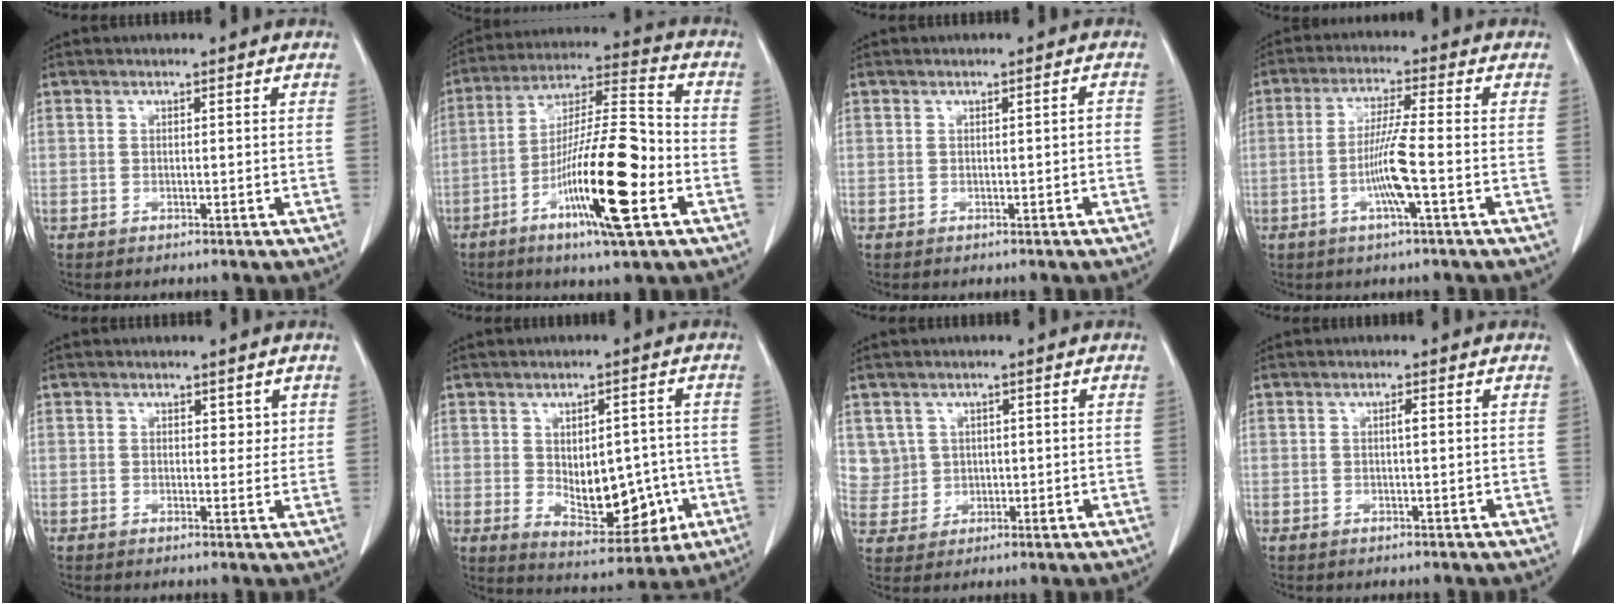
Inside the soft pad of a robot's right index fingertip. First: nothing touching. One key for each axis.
{"total": 17.0, "fx": -6.3, "fy": 1.7, "fz": 15.7, "tx": -0.281, "ty": -0.009, "tz": -0.110}
{"total": 0.9, "fx": -0.2, "fy": 0.2, "fz": 0.9, "tx": -0.011, "ty": 0.003, "tz": -0.002}
{"total": 7.2, "fx": -2.0, "fy": -0.5, "fz": 6.9, "tx": -0.134, "ty": -0.004, "tz": -0.041}
{"total": 2.2, "fx": 1.2, "fy": 1.4, "fz": 1.2, "tx": -0.005, "ty": -0.005, "tz": 0.015}
{"total": 10.6, "fx": -1.3, "fy": 5.7, "fz": 8.8, "tx": -0.124, "ty": 0.004, "tz": -0.002}
{"total": 5.1, "fx": 1.9, "fy": 4.8, "fz": 0.0, "tx": 0.002, "ty": 0.012, "tz": 0.044}
{"total": 0.8, "fx": 0.2, "fy": 0.1, "fz": 0.7, "tx": -0.013, "ty": 0.002, "tz": 0.002}